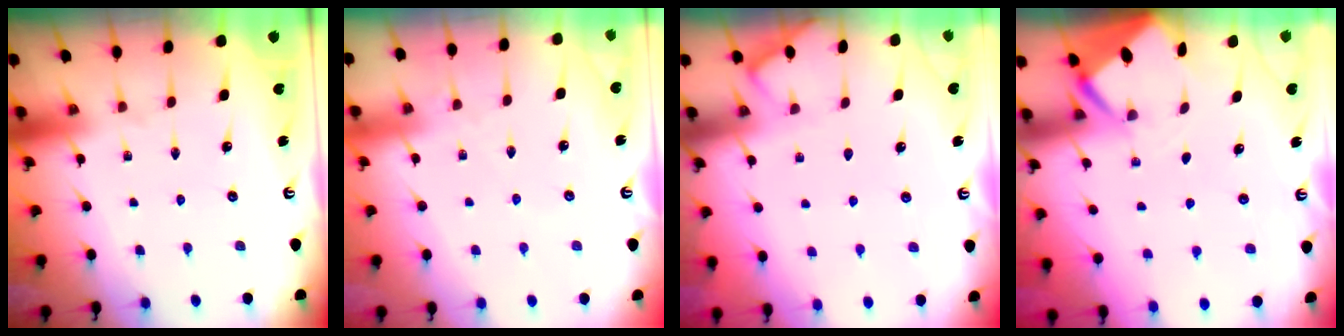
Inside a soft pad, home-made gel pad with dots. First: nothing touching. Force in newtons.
{"total": 2.1, "press": 2.1, "slide": 0.4}
{"total": 2.5, "press": 2.4, "slide": 0.4}
{"total": 2.6, "press": 2.6, "slide": 0.3}